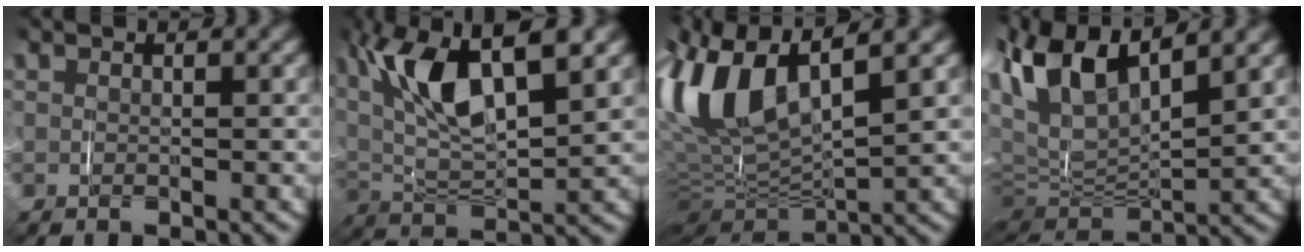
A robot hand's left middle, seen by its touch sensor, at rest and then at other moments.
{"total": 8.3, "force": [2.6, 4.0, 6.8], "torque": [-0.149, -0.001, 0.046]}
{"total": 10.7, "force": [1.4, 6.2, 8.6], "torque": [-0.192, 0.001, 0.019]}
{"total": 12.0, "force": [3.7, 8.0, 8.2], "torque": [-0.192, -0.005, 0.059]}